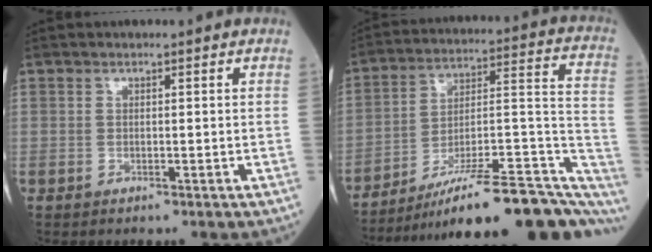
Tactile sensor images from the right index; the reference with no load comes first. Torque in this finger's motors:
{"motor_torque": [0.23, -1.31, 0.36, 0.21]}